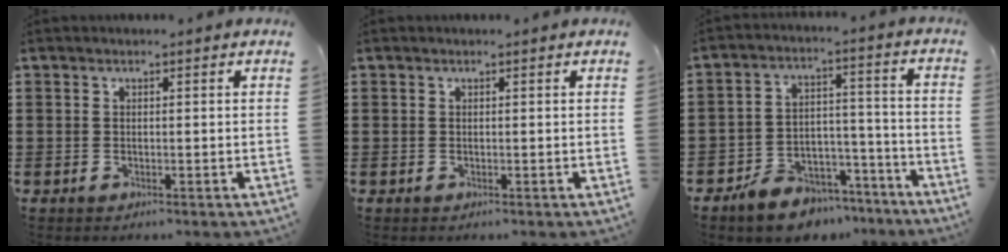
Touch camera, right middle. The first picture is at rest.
{"total": 0.0}
{"total": 7.3, "force": [-6.6, 2.9, 1.3], "torque": [-0.023, 0.033, -0.125]}